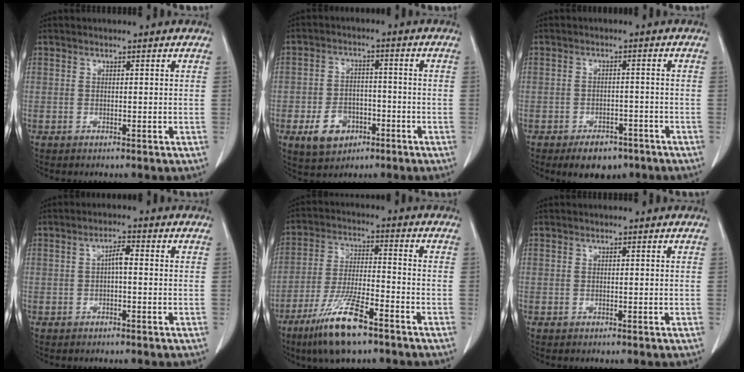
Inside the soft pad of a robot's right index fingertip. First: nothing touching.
{"total": 7.0, "force": [-3.1, 5.1, 3.7], "torque": [-0.074, 0.006, -0.042]}
{"total": 6.0, "force": [-4.3, 3.1, 2.8], "torque": [-0.039, 0.001, -0.059]}
{"total": 2.3, "force": [-0.1, 0.6, 2.2], "torque": [-0.039, 0.006, -0.004]}
{"total": 11.9, "force": [-7.7, 1.8, 8.9], "torque": [-0.181, -0.027, -0.138]}
{"total": 0.0}